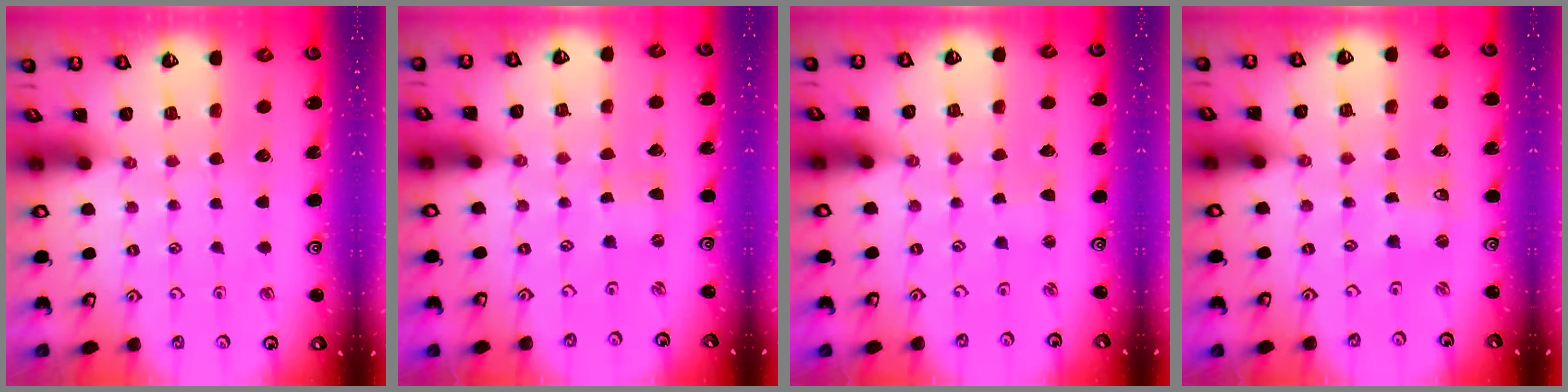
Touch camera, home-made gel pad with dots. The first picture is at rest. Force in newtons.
{"total": 0.0}
{"total": 0.8, "press": 0.8, "slide": 0.1}
{"total": 0.6, "press": 0.6, "slide": 0.1}